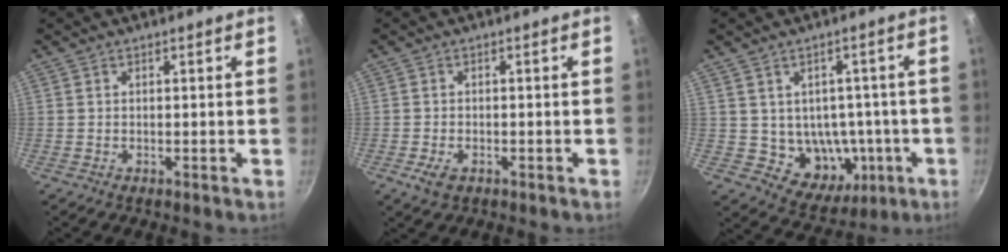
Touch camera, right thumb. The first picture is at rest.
{"total": 3.3, "force": [-1.5, 1.9, 2.2], "torque": [-0.047, 0.003, -0.024]}
{"total": 11.2, "force": [-1.2, 9.4, 6.0], "torque": [-0.047, 0.007, 0.003]}